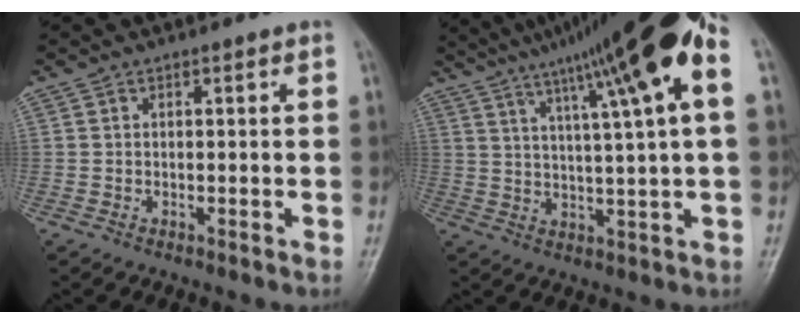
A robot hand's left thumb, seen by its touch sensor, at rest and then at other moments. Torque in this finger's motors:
{"motor_torque": [2.50, 2.51, 1.96, -0.81, 0.20]}